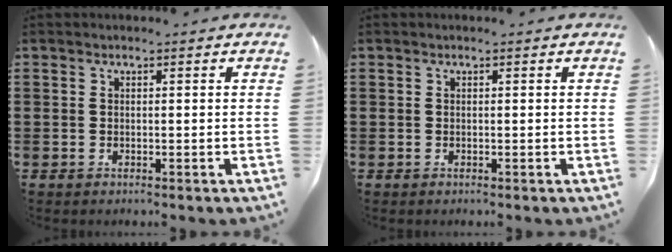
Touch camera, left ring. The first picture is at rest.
{"total": 0.0}